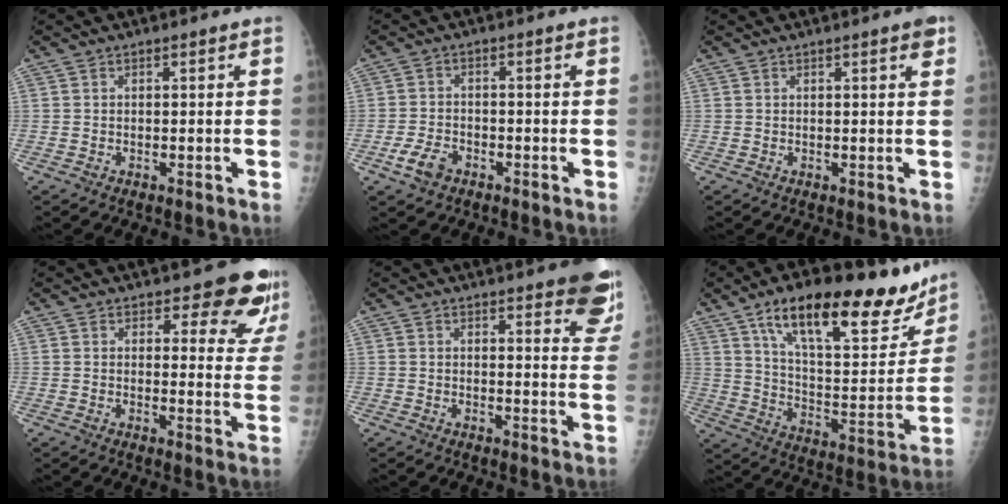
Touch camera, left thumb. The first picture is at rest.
{"total": 4.4, "force": [-2.6, 2.8, 2.2], "torque": [-0.043, 0.010, -0.047]}
{"total": 1.9, "force": [1.1, 0.3, 1.6], "torque": [-0.020, -0.003, 0.011]}
{"total": 10.4, "force": [8.8, 3.8, 4.2], "torque": [-0.008, -0.061, 0.086]}
{"total": 11.5, "force": [8.5, 3.1, 7.1], "torque": [-0.047, -0.044, 0.083]}
{"total": 27.4, "force": [18.2, 9.9, 18.0], "torque": [-0.224, -0.053, 0.285]}